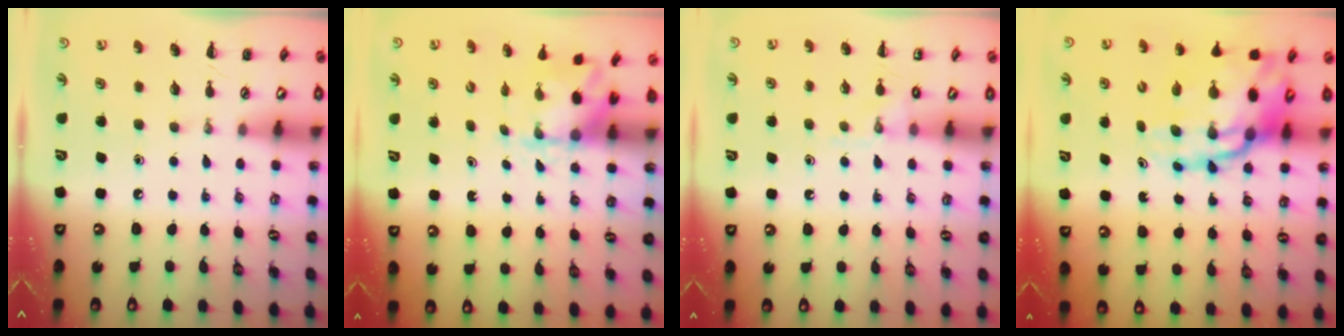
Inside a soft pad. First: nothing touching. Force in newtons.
{"total": 2.1, "press": 2.0, "slide": 0.7}
{"total": 6.9, "press": 6.6, "slide": 1.8}
{"total": 17.5, "press": 16.8, "slide": 4.9}